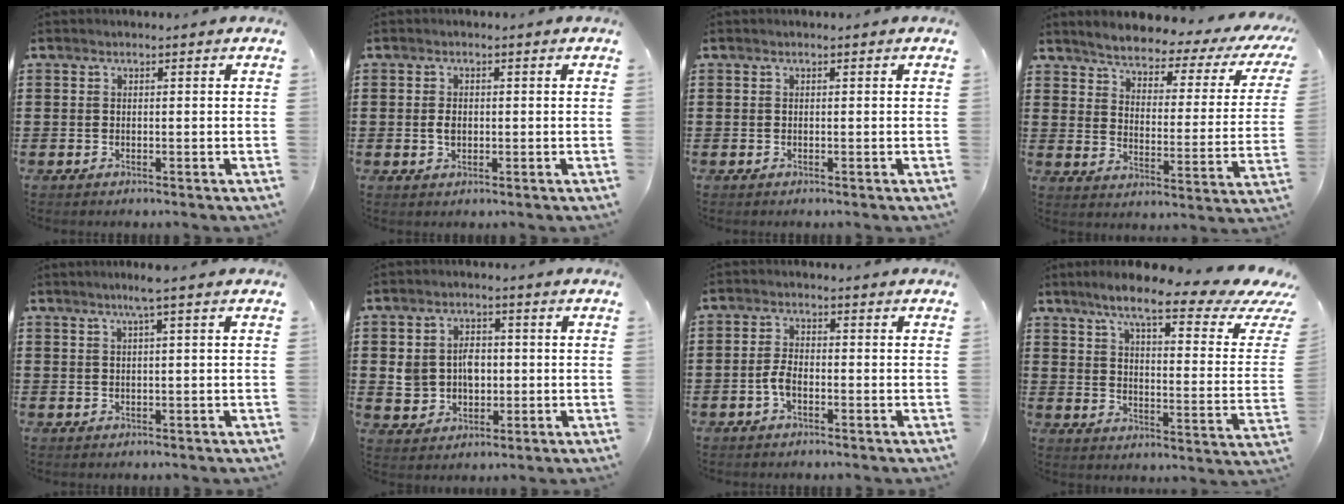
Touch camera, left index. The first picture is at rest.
{"total": 2.0, "force": [0.0, 1.2, 1.6], "torque": [-0.033, 0.005, 0.000]}
{"total": 0.0}
{"total": 2.9, "force": [2.6, 0.3, 1.2], "torque": [-0.045, -0.024, 0.033]}
{"total": 2.6, "force": [1.3, -0.3, 2.3], "torque": [-0.044, -0.002, 0.022]}
{"total": 5.4, "force": [0.3, 4.3, 3.1], "torque": [-0.071, 0.008, 0.000]}
{"total": 3.0, "force": [-1.1, 1.3, 2.5], "torque": [-0.068, -0.003, -0.027]}
{"total": 9.7, "force": [6.8, 0.9, 6.9], "torque": [-0.133, -0.040, 0.103]}